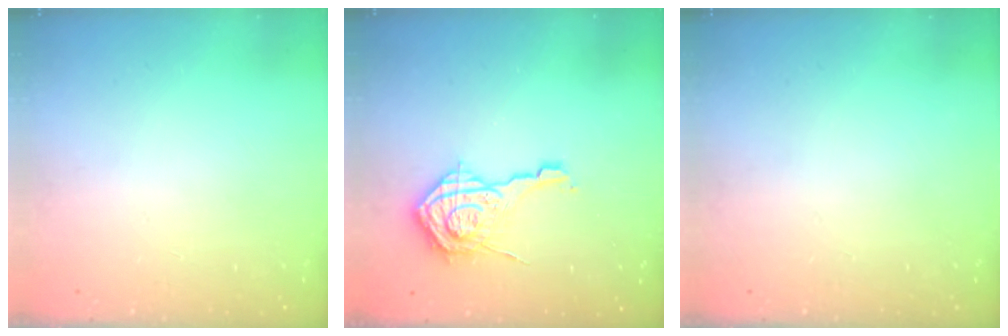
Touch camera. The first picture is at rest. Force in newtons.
{"total": 13.6, "press": 13.5, "slide": 1.4}
{"total": 0.0}